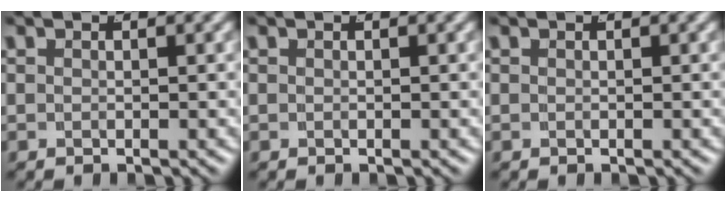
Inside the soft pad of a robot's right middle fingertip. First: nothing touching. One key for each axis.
{"total": 0.0}
{"total": 0.0}